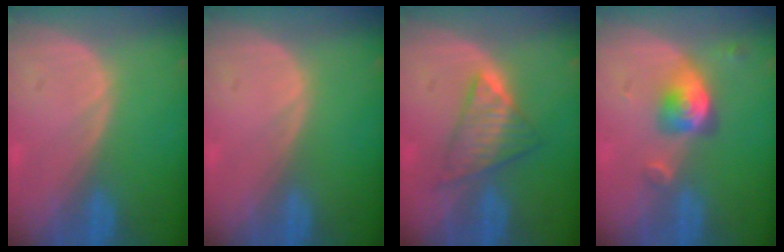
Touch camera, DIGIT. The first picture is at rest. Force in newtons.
{"total": 0.0}
{"total": 6.0, "press": 5.9, "slide": 0.6}
{"total": 5.1, "press": 4.7, "slide": 2.1}